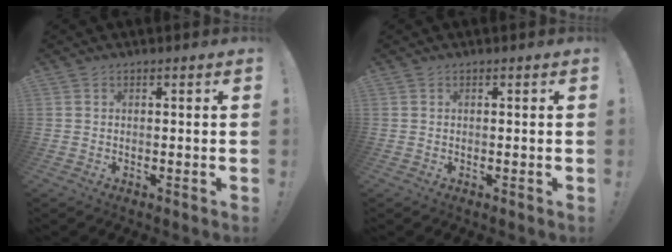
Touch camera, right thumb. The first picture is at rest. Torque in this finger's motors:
{"motor_torque": [0.00, 0.00, 0.02, 0.02, 0.00]}